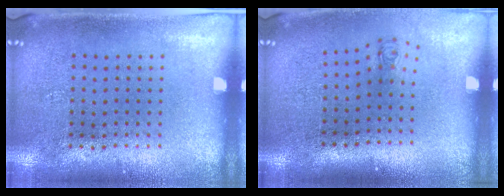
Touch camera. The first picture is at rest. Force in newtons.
{"total": 0.7, "press": 0.3, "slide": 0.6}